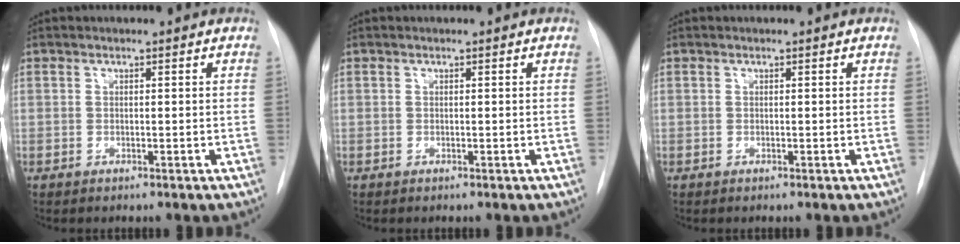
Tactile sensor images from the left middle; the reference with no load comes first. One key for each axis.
{"total": 0.0}
{"total": 0.0}